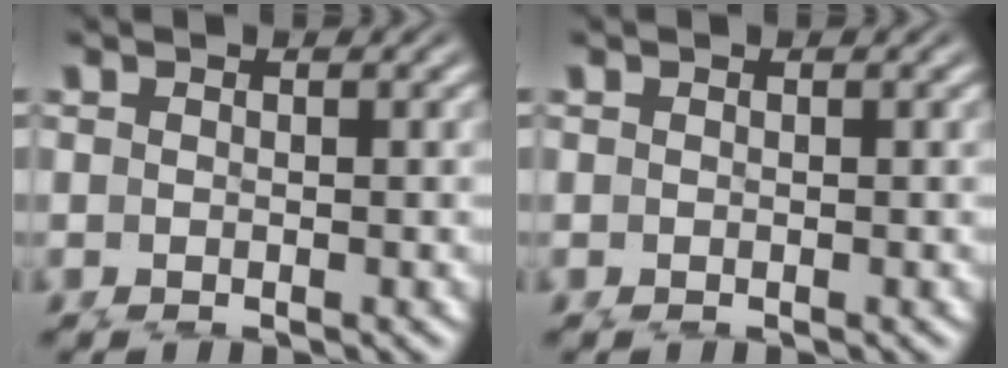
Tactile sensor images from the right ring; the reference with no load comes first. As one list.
[{"total": 0.0}]